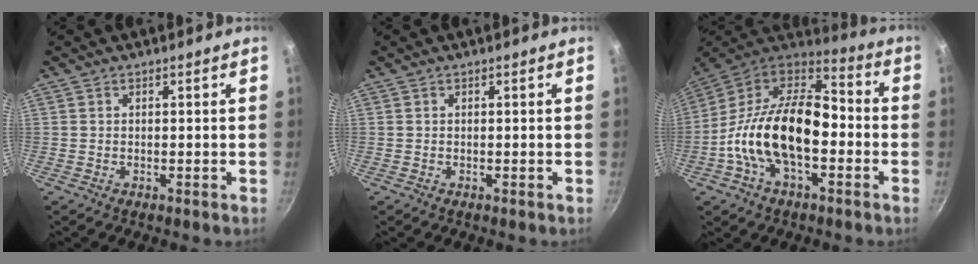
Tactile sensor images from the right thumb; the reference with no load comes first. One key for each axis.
{"total": 0.0}
{"total": 21.9, "fx": -4.3, "fy": 12.3, "fz": 17.6, "tx": -0.297, "ty": 0.054, "tz": -0.094}